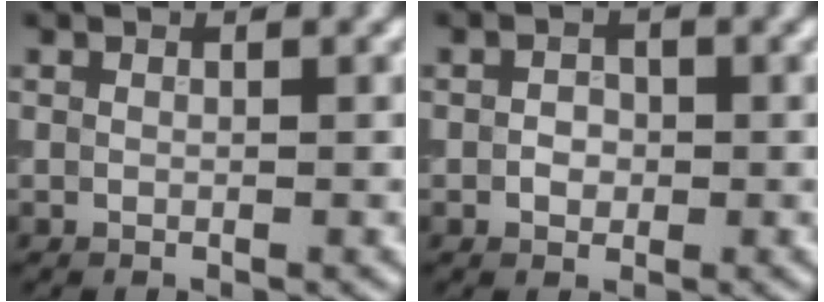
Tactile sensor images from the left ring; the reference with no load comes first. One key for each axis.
{"total": 1.5, "fx": -0.3, "fy": 1.2, "fz": 0.9, "tx": -0.011, "ty": 0.001, "tz": -0.010}